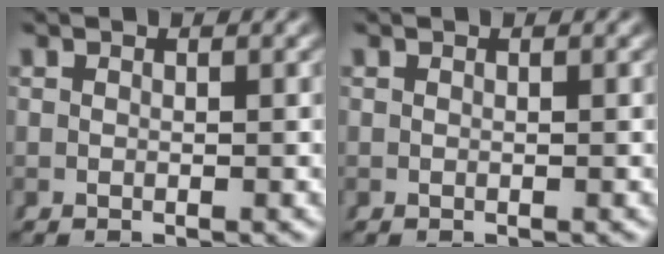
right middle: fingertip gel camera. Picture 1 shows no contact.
{"total": 0.0}